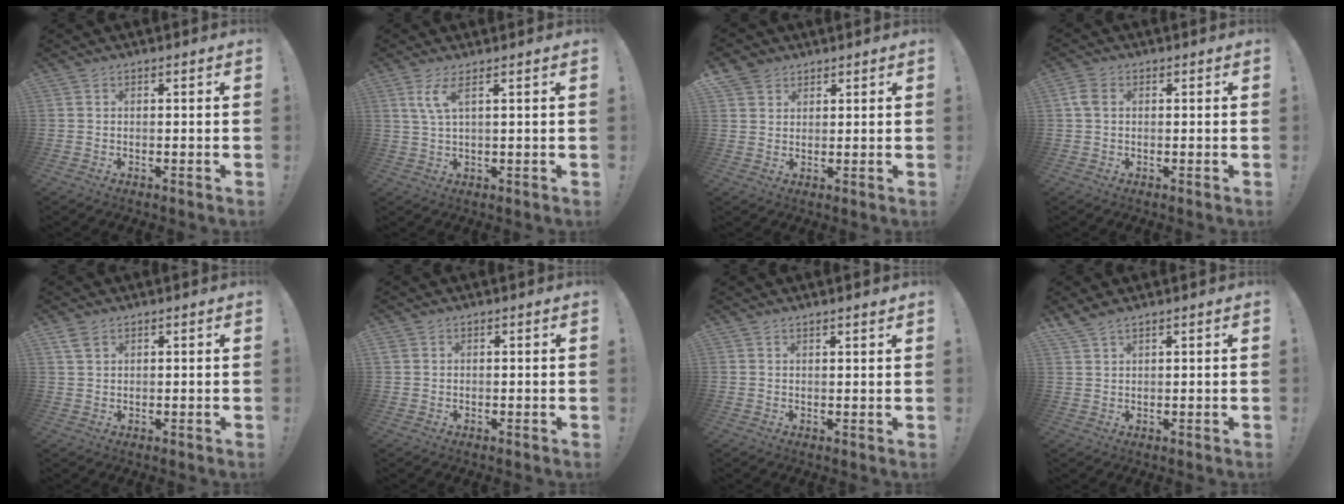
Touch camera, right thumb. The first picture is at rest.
{"total": 4.7, "force": [2.3, 0.6, 4.1], "torque": [-0.073, -0.007, 0.039]}
{"total": 4.1, "force": [2.8, 3.0, 0.6], "torque": [-0.014, -0.011, 0.053]}
{"total": 4.0, "force": [0.9, 2.7, 2.8], "torque": [-0.053, 0.003, 0.016]}
{"total": 3.4, "force": [2.1, 1.7, 2.1], "torque": [-0.035, -0.004, 0.040]}
{"total": 1.1, "force": [0.3, 1.1, 0.2], "torque": [-0.005, 0.002, 0.006]}
{"total": 1.3, "force": [1.2, -0.1, 0.6], "torque": [0.003, -0.009, 0.018]}
{"total": 2.8, "force": [2.5, 0.5, 1.3], "torque": [-0.033, -0.011, 0.048]}